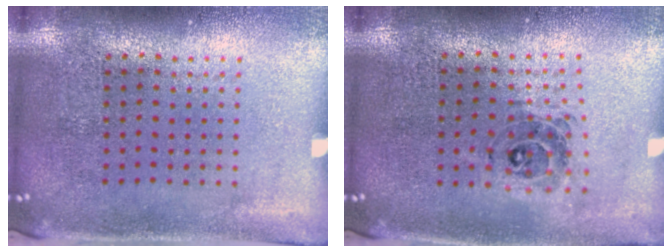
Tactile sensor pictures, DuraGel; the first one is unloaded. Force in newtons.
{"total": 0.8, "press": 0.8, "slide": 0.1}